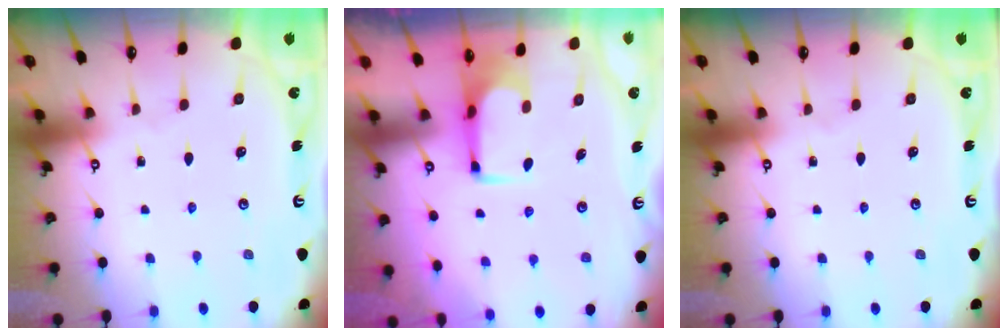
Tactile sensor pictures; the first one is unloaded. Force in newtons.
{"total": 1.5, "press": 1.5, "slide": 0.3}
{"total": 0.0}